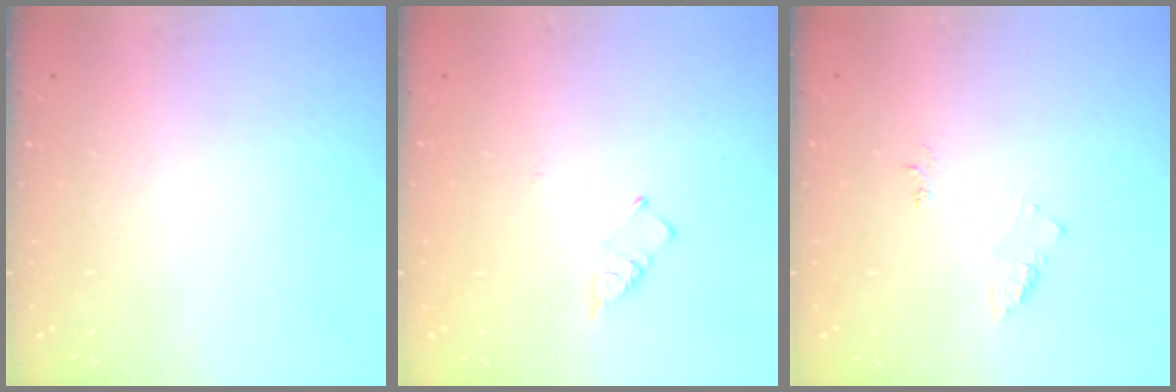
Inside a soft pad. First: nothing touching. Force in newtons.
{"total": 2.6, "press": 2.6, "slide": 0.5}
{"total": 5.5, "press": 5.5, "slide": 0.6}